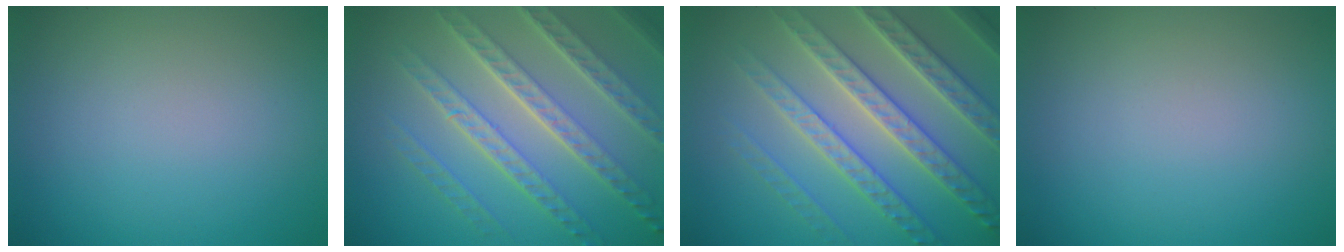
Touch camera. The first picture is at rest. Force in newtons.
{"total": 7.8, "press": 5.4, "slide": 5.6}
{"total": 7.1, "press": 6.8, "slide": 1.8}
{"total": 0.0}